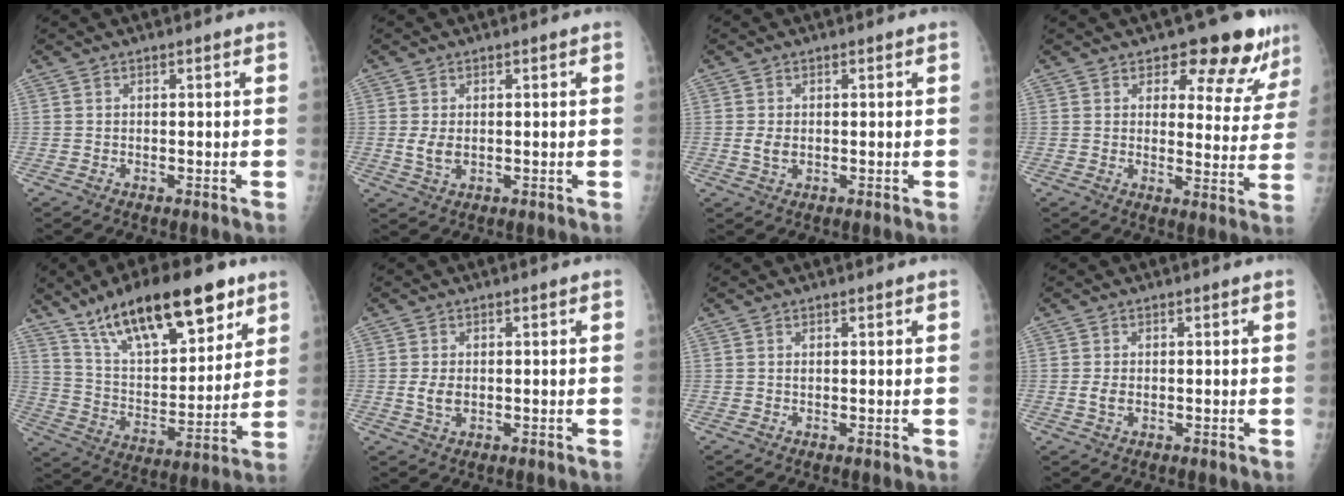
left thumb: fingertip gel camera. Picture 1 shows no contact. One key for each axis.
{"total": 3.1, "fx": 0.0, "fy": 2.0, "fz": 2.4, "tx": -0.048, "ty": -0.007, "tz": 0.004}
{"total": 2.4, "fx": 0.0, "fy": 1.6, "fz": 1.8, "tx": -0.034, "ty": -0.004, "tz": 0.002}
{"total": 12.3, "fx": 9.8, "fy": 5.3, "fz": 5.1, "tx": -0.013, "ty": -0.066, "tz": 0.109}
{"total": 23.8, "fx": 15.1, "fy": 9.1, "fz": 15.9, "tx": -0.222, "ty": -0.048, "tz": 0.260}
{"total": 3.0, "fx": -0.1, "fy": 2.0, "fz": 2.3, "tx": -0.046, "ty": -0.005, "tz": 0.001}
{"total": 0.5, "fx": 0.3, "fy": 0.2, "fz": 0.4, "tx": -0.007, "ty": -0.002, "tz": 0.005}
{"total": 2.1, "fx": -0.1, "fy": 1.3, "fz": 1.6, "tx": -0.033, "ty": -0.002, "tz": -0.003}